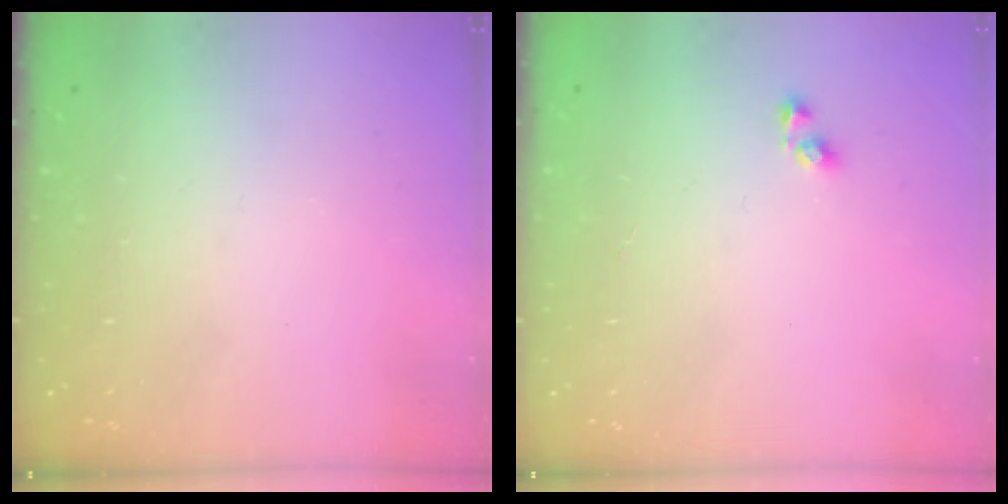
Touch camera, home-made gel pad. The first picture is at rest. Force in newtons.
{"total": 2.9, "press": 2.9, "slide": 0.2}